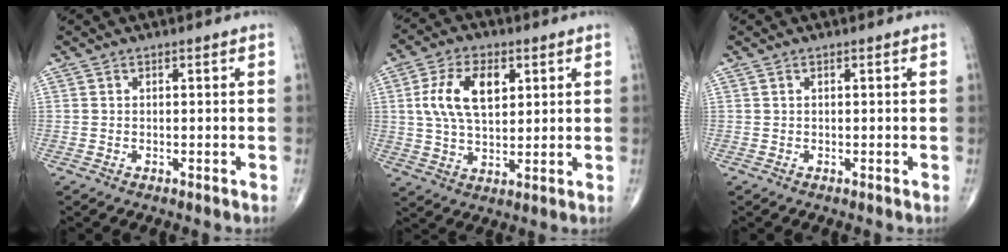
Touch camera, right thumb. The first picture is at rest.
{"total": 11.4, "force": [3.0, 6.4, 8.9], "torque": [-0.159, -0.002, 0.056]}
{"total": 0.0}